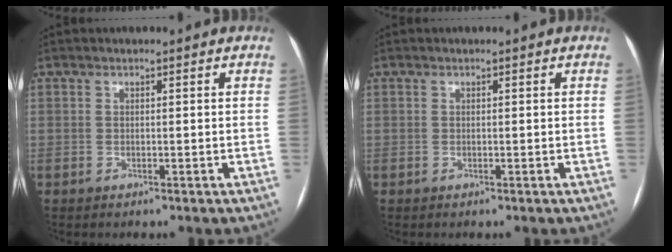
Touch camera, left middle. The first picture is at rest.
{"total": 0.0}